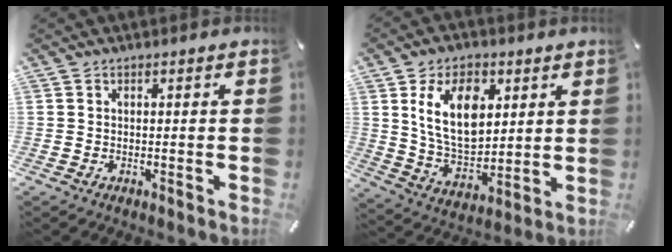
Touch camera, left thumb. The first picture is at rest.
{"total": 15.0, "force": [5.5, 9.8, 10.0], "torque": [-0.196, -0.011, 0.097]}